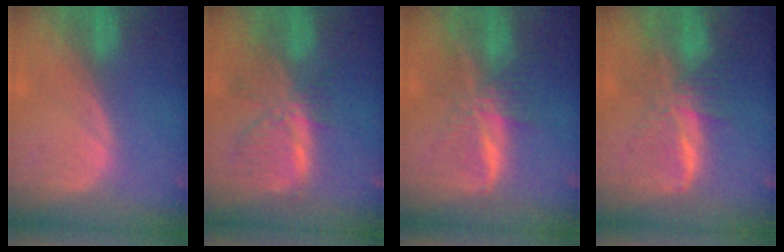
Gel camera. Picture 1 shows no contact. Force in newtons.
{"total": 7.7, "press": 6.9, "slide": 3.4}
{"total": 7.8, "press": 6.5, "slide": 4.2}
{"total": 8.0, "press": 6.8, "slide": 4.4}